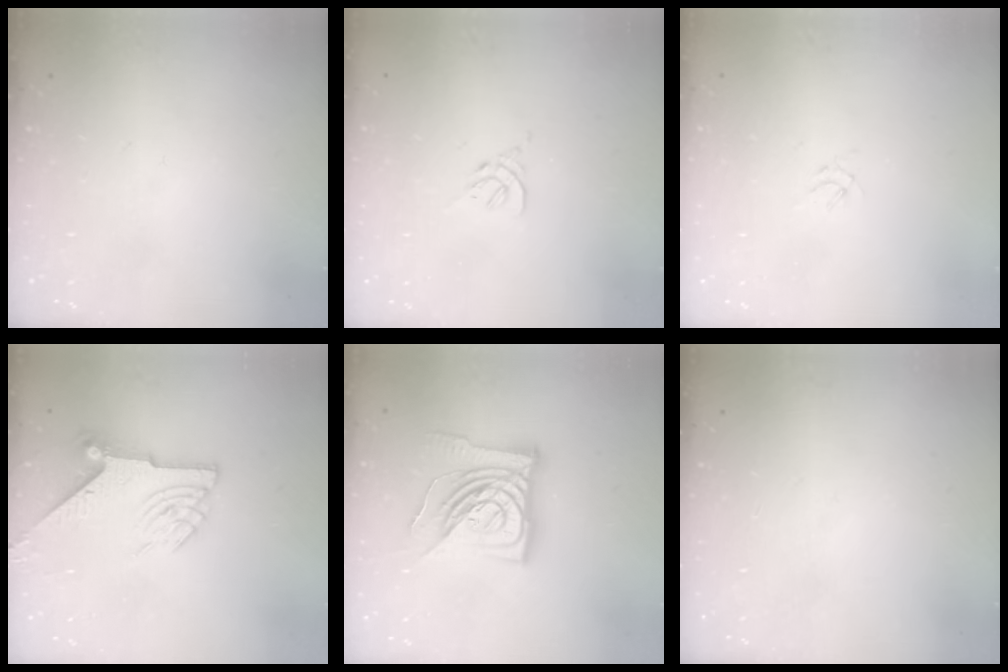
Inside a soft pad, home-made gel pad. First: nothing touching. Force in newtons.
{"total": 2.3, "press": 2.2, "slide": 0.5}
{"total": 1.2, "press": 1.1, "slide": 0.5}
{"total": 9.2, "press": 9.2, "slide": 0.6}
{"total": 17.6, "press": 17.5, "slide": 1.9}
{"total": 0.0}